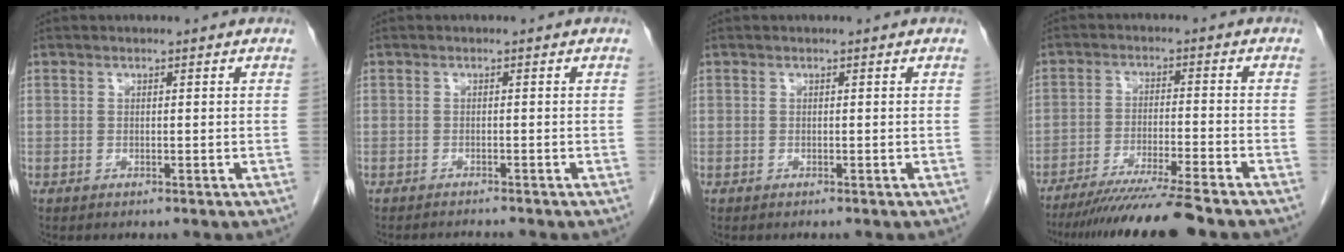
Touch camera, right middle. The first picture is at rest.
{"total": 2.1, "force": [-2.0, -0.3, 0.3], "torque": [-0.002, -0.008, -0.029]}
{"total": 0.0}
{"total": 11.6, "force": [-9.9, -1.5, 5.8], "torque": [-0.076, -0.032, -0.162]}